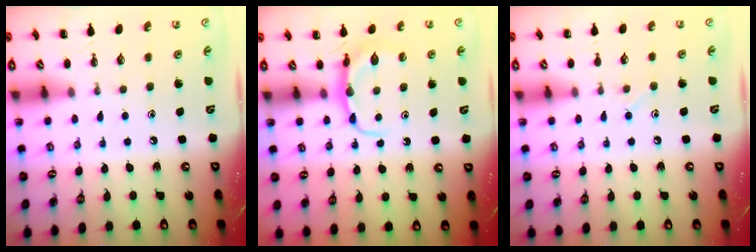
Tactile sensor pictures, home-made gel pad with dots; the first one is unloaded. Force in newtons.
{"total": 7.2, "press": 7.2, "slide": 0.9}
{"total": 5.1, "press": 4.9, "slide": 1.4}